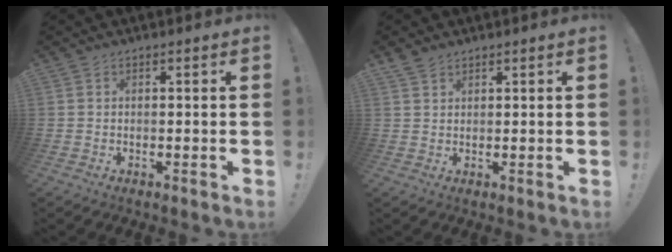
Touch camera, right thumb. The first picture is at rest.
{"total": 2.9, "force": [2.4, 1.3, 1.0], "torque": [-0.016, -0.013, 0.044]}